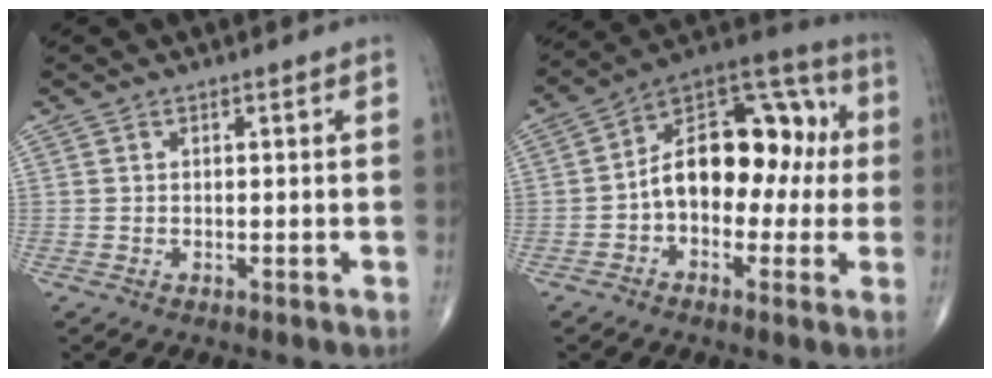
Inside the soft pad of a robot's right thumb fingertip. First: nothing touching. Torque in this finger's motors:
{"motor_torque": [1.98, 2.12, 1.93, -0.21, 0.14]}